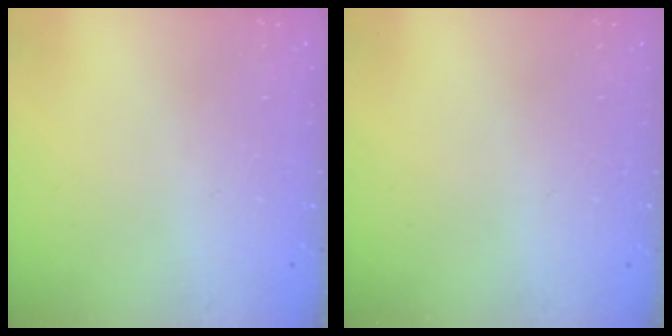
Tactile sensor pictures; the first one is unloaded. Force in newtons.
{"total": 0.0}